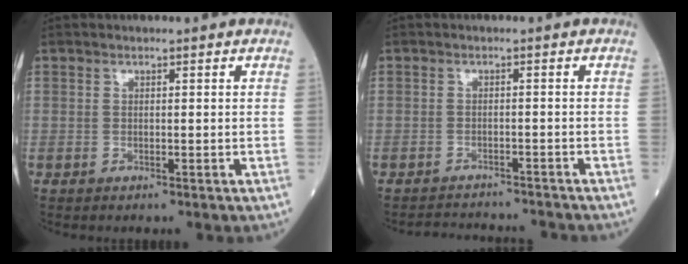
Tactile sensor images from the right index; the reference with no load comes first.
{"total": 6.6, "force": [-6.5, 0.4, 0.6], "torque": [-0.005, 0.000, -0.089]}